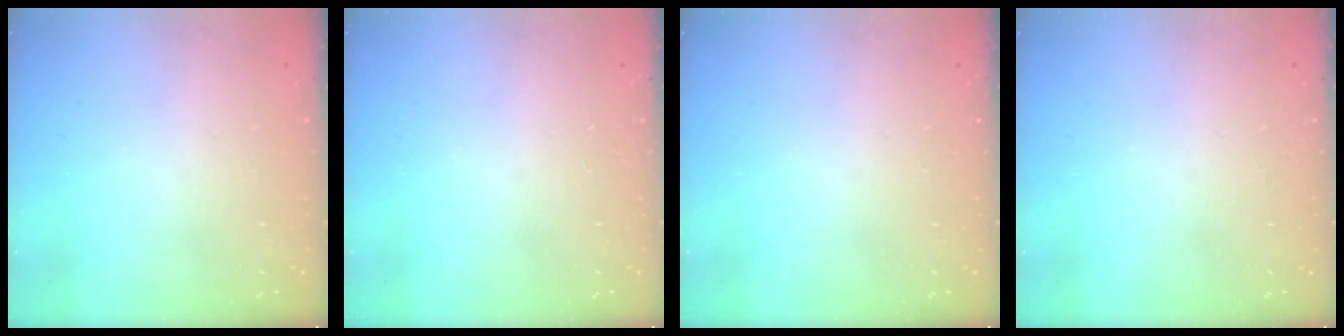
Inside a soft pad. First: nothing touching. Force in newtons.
{"total": 0.0}
{"total": 0.0}
{"total": 0.0}